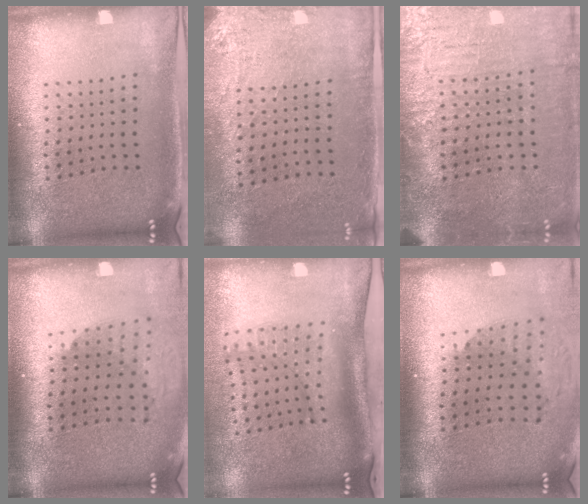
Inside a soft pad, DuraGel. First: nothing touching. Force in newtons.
{"total": 2.8, "press": 2.3, "slide": 1.6}
{"total": 4.1, "press": 3.7, "slide": 1.7}
{"total": 1.9, "press": 1.4, "slide": 1.3}
{"total": 2.3, "press": 1.6, "slide": 1.6}
{"total": 1.7, "press": 1.3, "slide": 1.1}